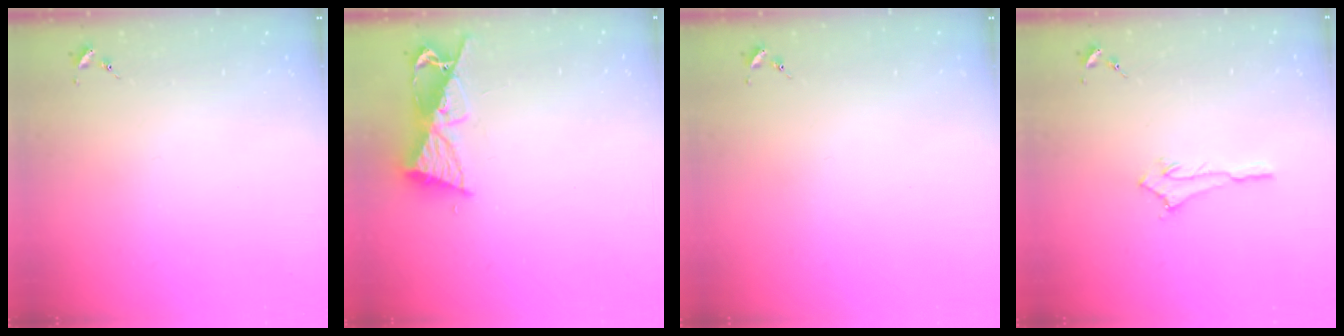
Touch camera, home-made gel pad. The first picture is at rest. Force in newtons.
{"total": 10.8, "press": 10.7, "slide": 1.1}
{"total": 0.0}
{"total": 3.2, "press": 3.2, "slide": 0.1}